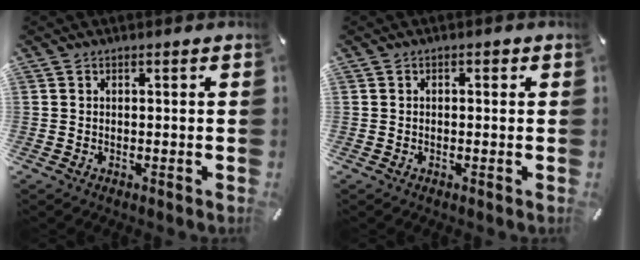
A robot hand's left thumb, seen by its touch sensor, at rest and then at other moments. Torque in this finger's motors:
{"motor_torque": [-0.17, -0.03, -0.07, 0.00, 0.02]}